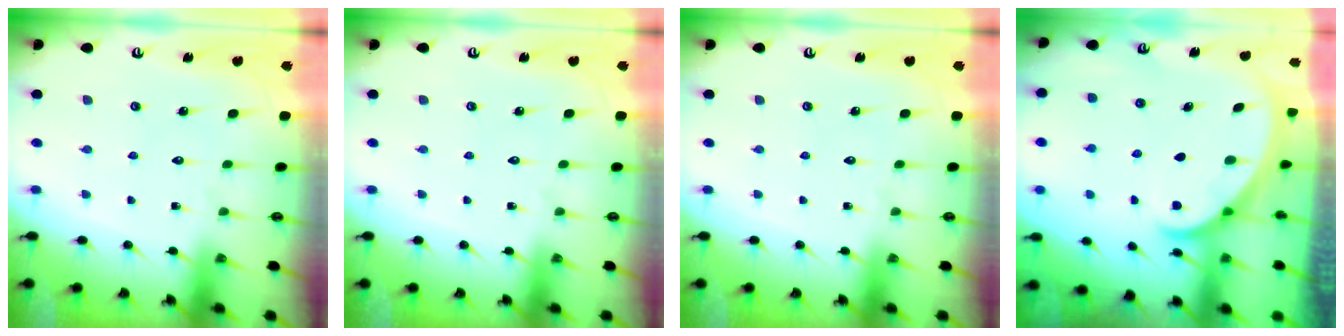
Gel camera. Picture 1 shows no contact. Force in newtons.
{"total": 0.0}
{"total": 0.0}
{"total": 1.5, "press": 1.5, "slide": 0.1}